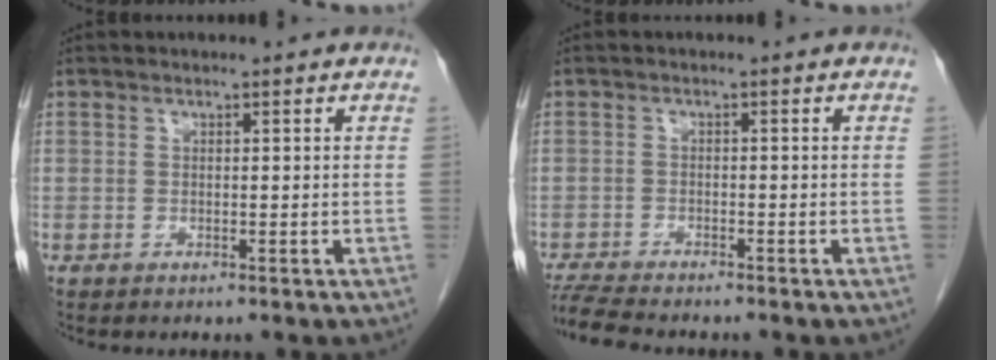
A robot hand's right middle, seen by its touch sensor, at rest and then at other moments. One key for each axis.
{"total": 6.4, "fx": -5.9, "fy": 0.4, "fz": 2.5, "tx": -0.052, "ty": -0.019, "tz": -0.099}